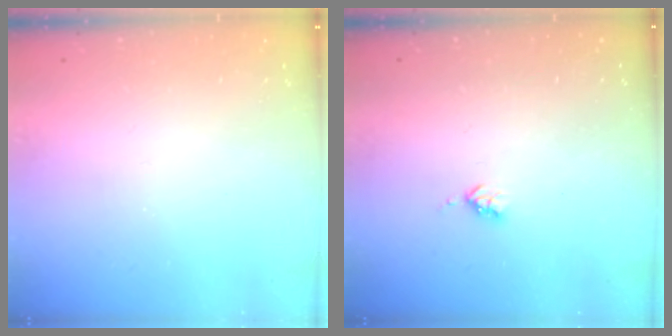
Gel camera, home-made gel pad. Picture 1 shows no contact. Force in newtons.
{"total": 2.7, "press": 2.6, "slide": 0.5}